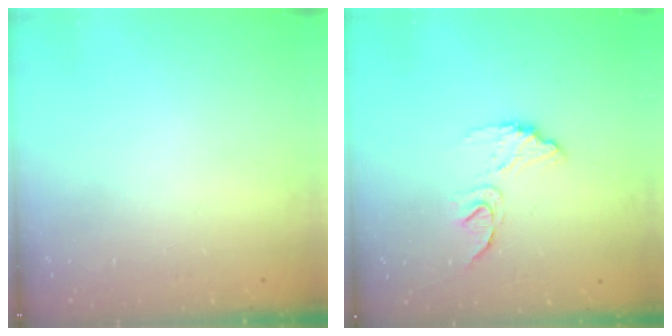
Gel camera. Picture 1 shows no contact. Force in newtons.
{"total": 10.0, "press": 10.0, "slide": 0.4}